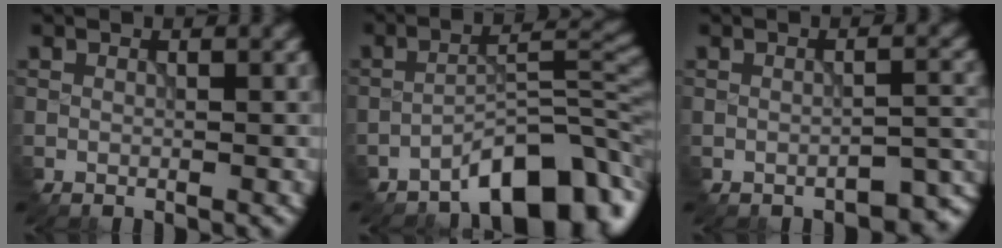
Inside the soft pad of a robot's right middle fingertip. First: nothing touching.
{"total": 8.1, "force": [-6.2, 2.7, 4.5], "torque": [-0.051, 0.008, -0.106]}
{"total": 3.2, "force": [-2.8, 0.7, 1.3], "torque": [-0.022, 0.000, -0.034]}